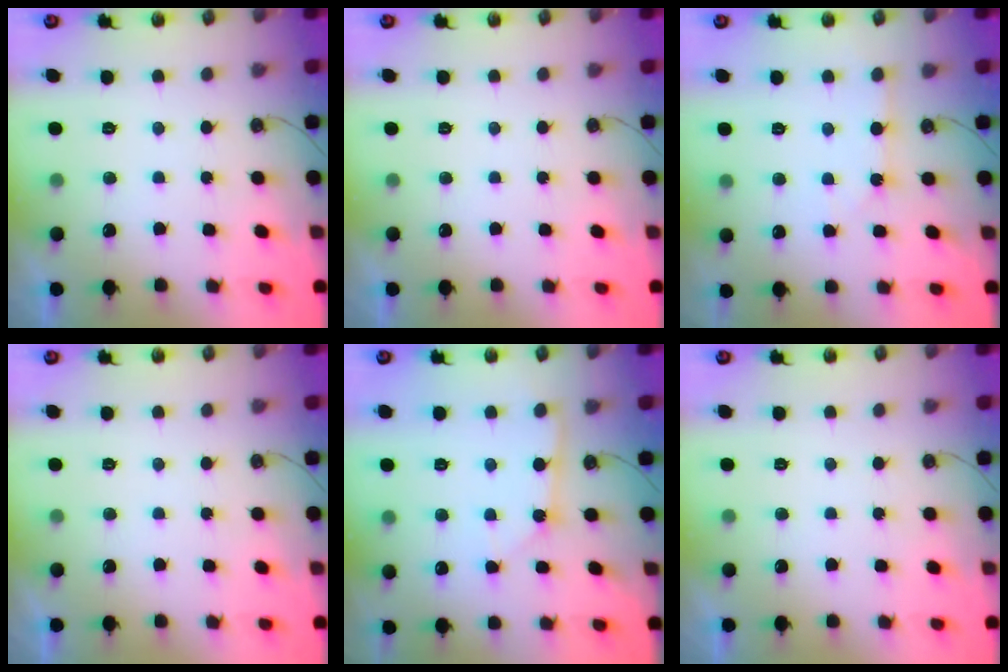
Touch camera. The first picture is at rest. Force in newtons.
{"total": 0.0}
{"total": 3.3, "press": 3.3, "slide": 0.3}
{"total": 0.0}
{"total": 2.9, "press": 2.9, "slide": 0.2}
{"total": 0.0}